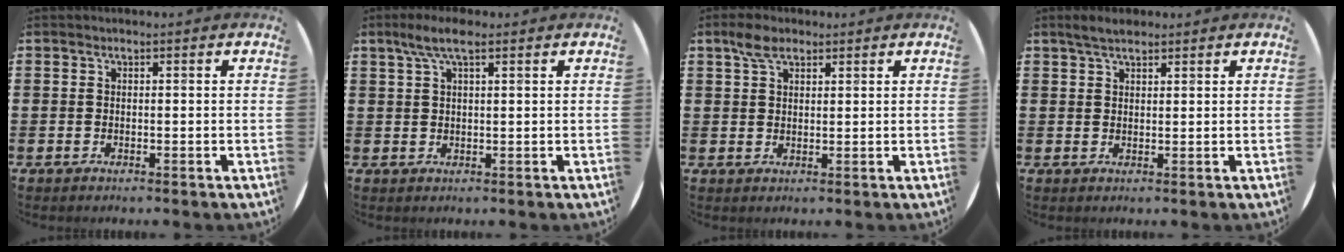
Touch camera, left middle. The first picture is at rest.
{"total": 4.1, "force": [2.6, 1.0, 3.1], "torque": [-0.067, 0.008, 0.044]}
{"total": 3.6, "force": [2.5, 1.8, 1.8], "torque": [-0.033, 0.004, 0.045]}
{"total": 2.5, "force": [2.1, 0.7, 1.1], "torque": [-0.018, 0.003, 0.036]}